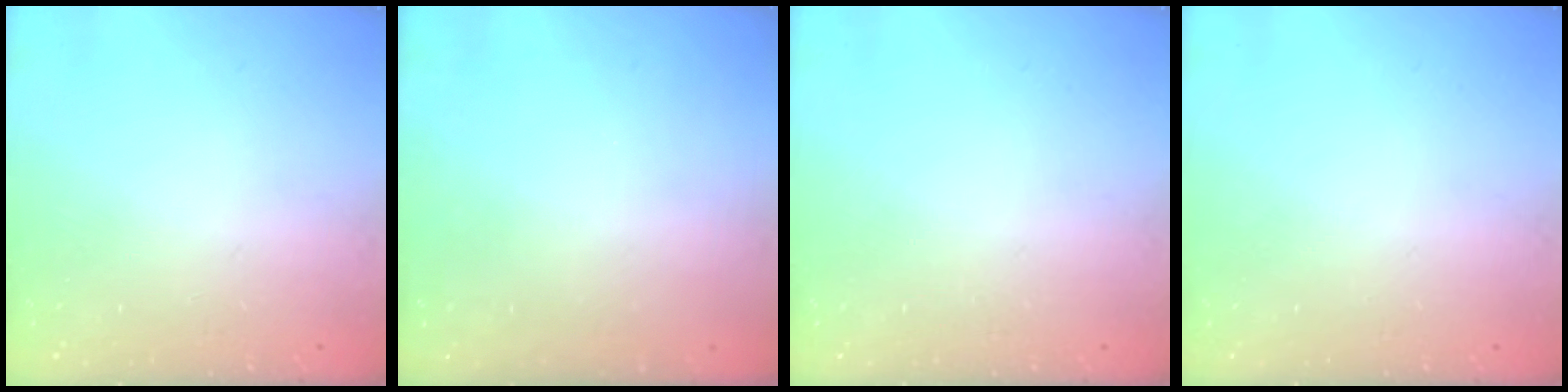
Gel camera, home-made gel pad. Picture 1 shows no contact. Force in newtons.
{"total": 3.2, "press": 3.2, "slide": 0.1}
{"total": 0.0}
{"total": 0.0}